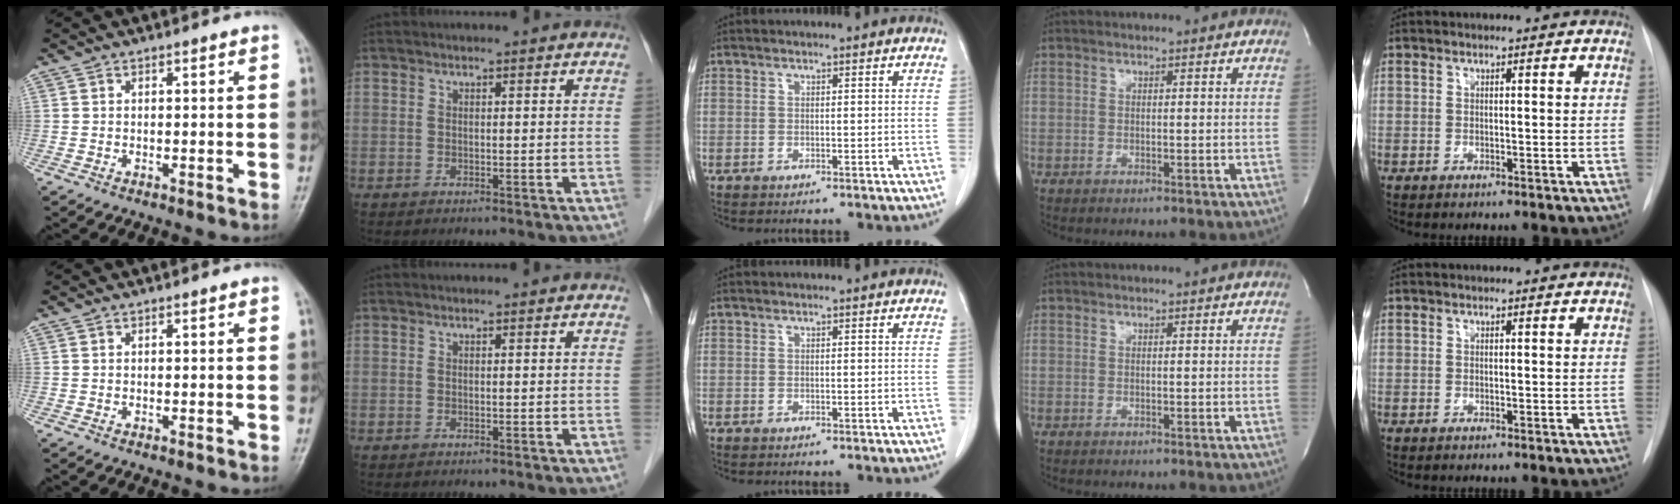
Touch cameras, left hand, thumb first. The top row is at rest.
{}